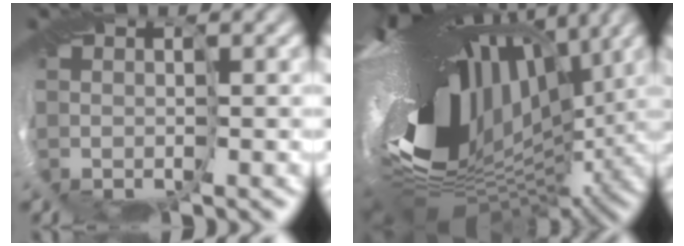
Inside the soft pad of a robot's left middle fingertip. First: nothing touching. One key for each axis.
{"total": 16.9, "fx": 1.6, "fy": 9.1, "fz": 14.1, "tx": -0.228, "ty": -0.044, "tz": 0.040}